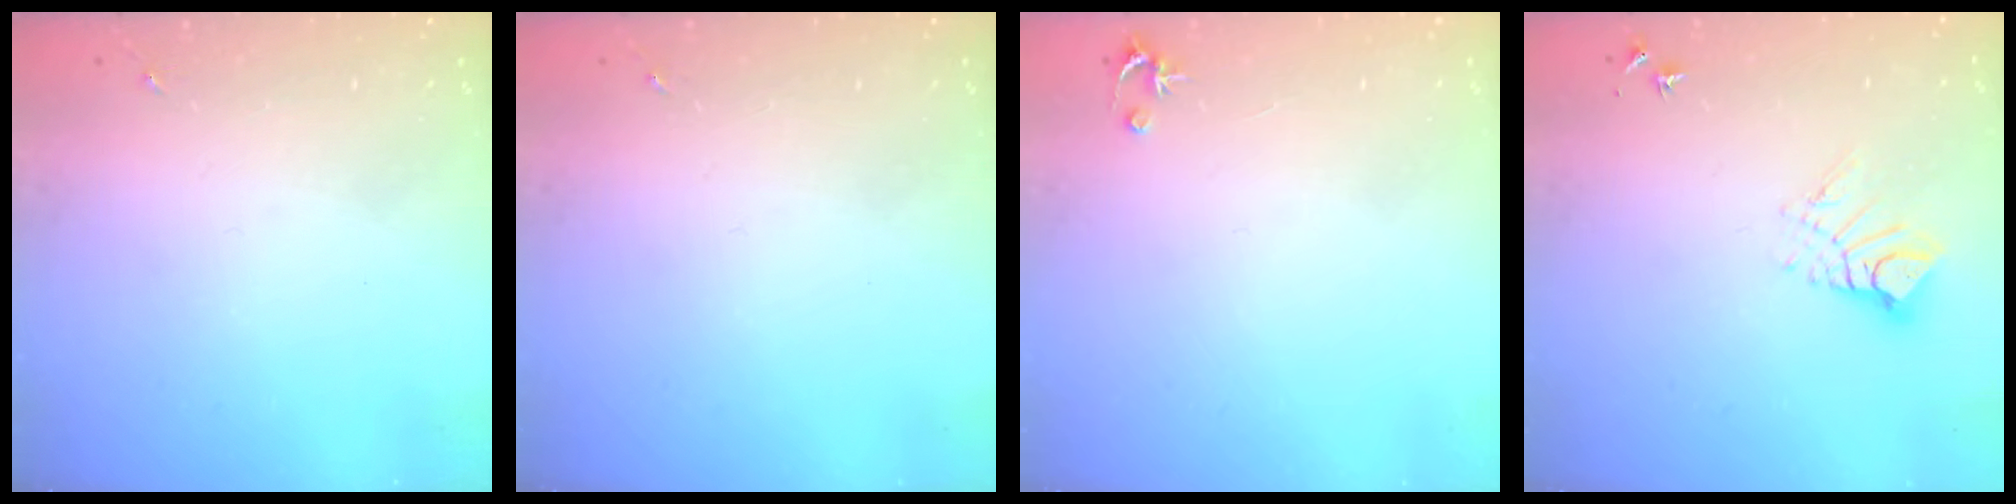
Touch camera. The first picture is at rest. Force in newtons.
{"total": 0.0}
{"total": 2.5, "press": 2.5, "slide": 0.2}
{"total": 9.1, "press": 9.0, "slide": 1.0}